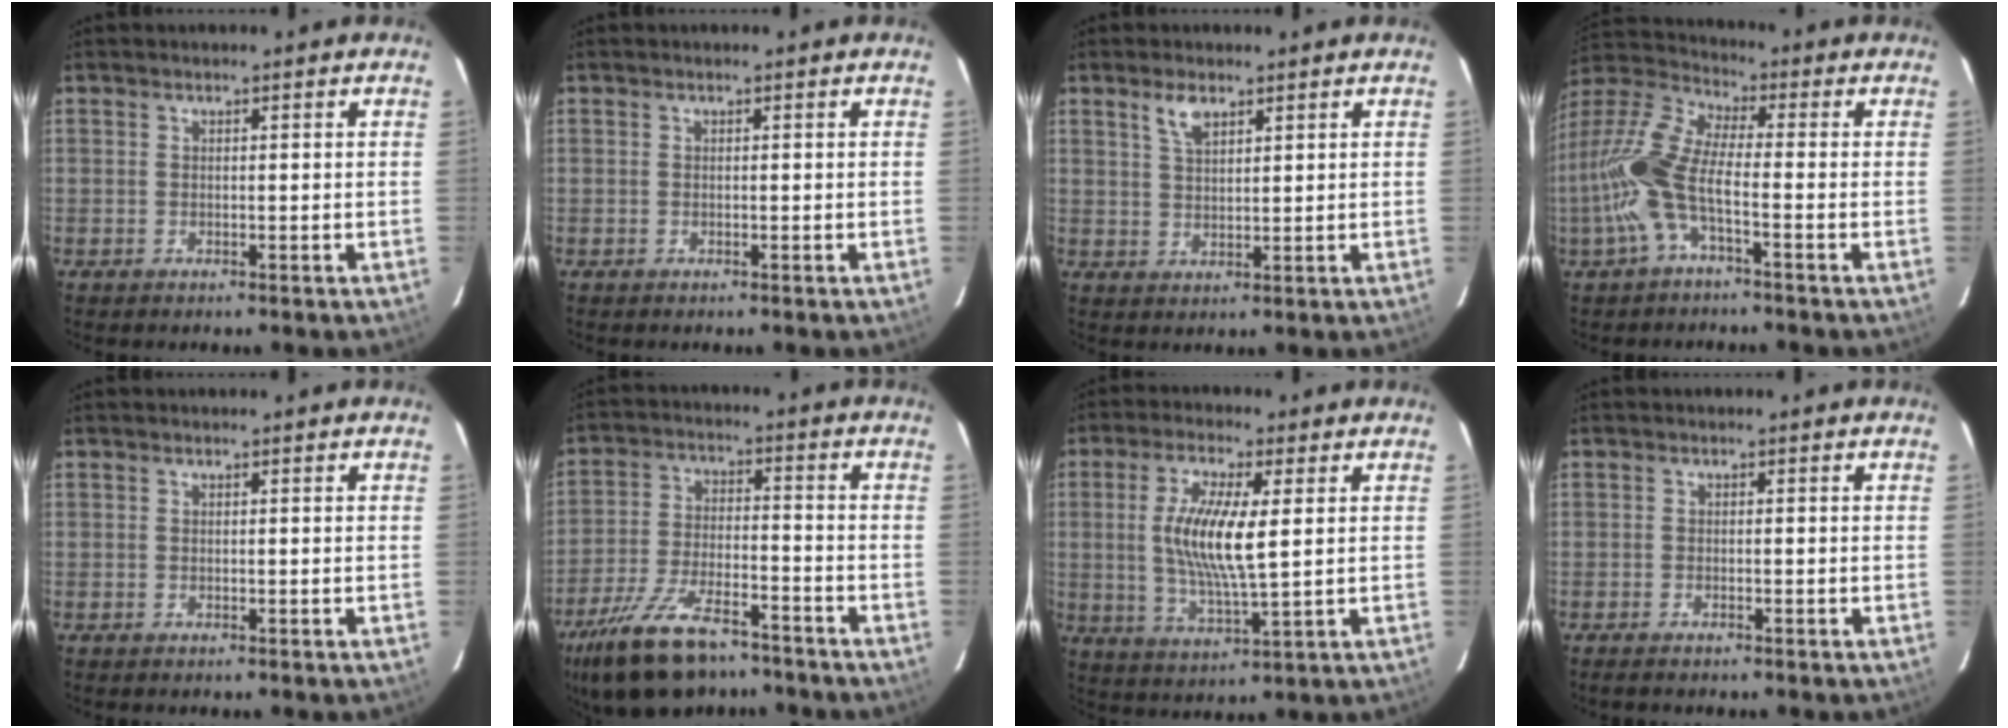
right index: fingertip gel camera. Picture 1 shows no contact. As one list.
[{"total": 0.0}, {"total": 3.9, "force": [2.5, 1.7, 2.5], "torque": [-0.045, 0.005, 0.048]}, {"total": 12.4, "force": [-3.5, 3.7, 11.4], "torque": [-0.250, 0.003, -0.074]}, {"total": 0.0}, {"total": 17.9, "force": [-13.4, 7.0, 9.6], "torque": [-0.207, -0.024, -0.228]}, {"total": 11.4, "force": [1.6, 2.7, 10.9], "torque": [-0.209, -0.004, 0.032]}, {"total": 1.5, "force": [-1.3, 0.3, 0.7], "torque": [-0.019, -0.003, -0.026]}]